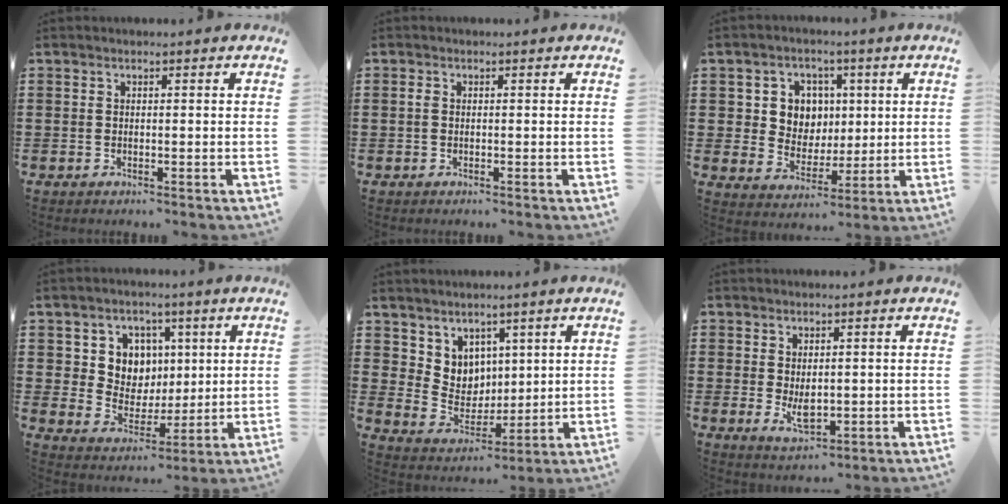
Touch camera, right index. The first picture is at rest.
{"total": 0.8, "force": [-0.1, 0.5, 0.7], "torque": [-0.022, 0.000, -0.005]}
{"total": 6.9, "force": [1.7, 6.3, 2.2], "torque": [-0.068, 0.017, 0.029]}
{"total": 7.3, "force": [2.6, 6.6, 1.5], "torque": [-0.063, -0.001, 0.047]}
{"total": 6.3, "force": [3.9, 4.9, 0.1], "torque": [-0.030, -0.018, 0.076]}
{"total": 3.3, "force": [0.0, 1.6, 2.9], "torque": [-0.048, -0.004, 0.001]}